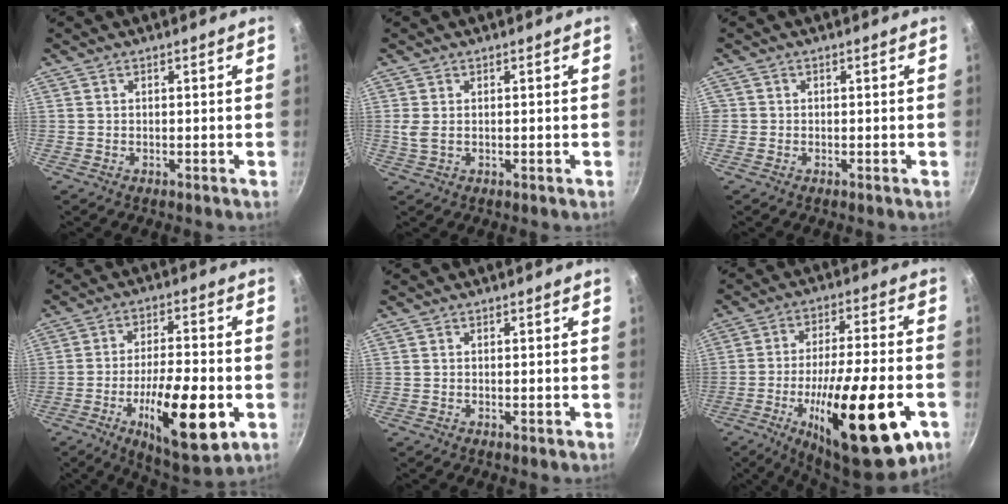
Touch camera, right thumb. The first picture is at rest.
{"total": 2.2, "force": [0.3, 1.0, 1.9], "torque": [-0.042, -0.002, 0.009]}
{"total": 0.8, "force": [-0.1, 0.8, 0.0], "torque": [0.002, 0.002, -0.005]}
{"total": 17.7, "force": [-5.7, 5.7, 15.7], "torque": [-0.245, 0.012, -0.087]}
{"total": 0.6, "force": [-0.2, 0.0, 0.5], "torque": [-0.009, -0.001, -0.002]}
{"total": 25.3, "force": [-9.6, 7.4, 22.2], "torque": [-0.325, 0.020, -0.143]}